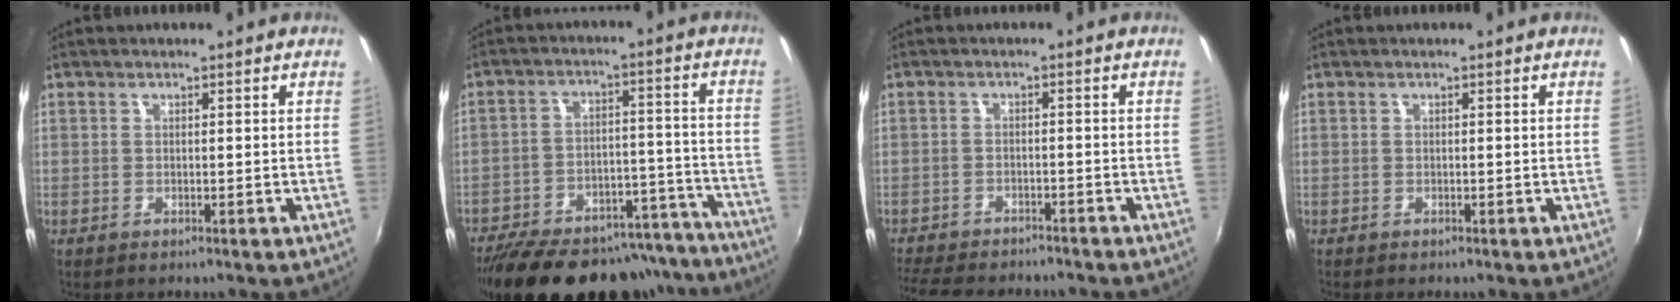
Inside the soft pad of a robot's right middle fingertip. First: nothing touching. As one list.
[{"total": 28.0, "force": [-23.9, 9.8, 10.9], "torque": [-0.199, 0.022, -0.310]}, {"total": 11.1, "force": [-9.9, 2.9, 4.0], "torque": [-0.106, -0.015, -0.156]}, {"total": 0.0}]